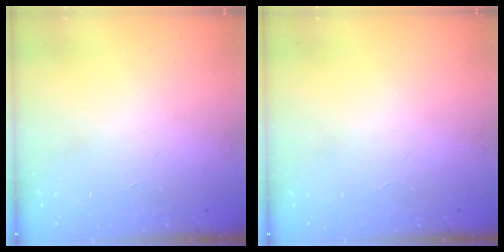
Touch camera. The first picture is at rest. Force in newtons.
{"total": 0.0}